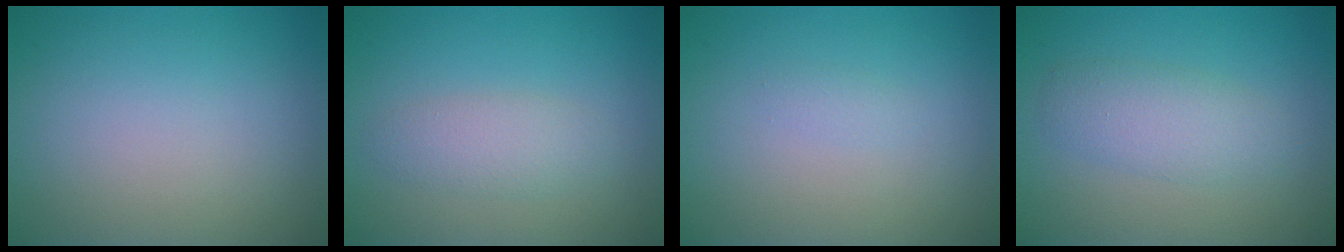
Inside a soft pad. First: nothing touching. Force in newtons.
{"total": 2.3, "press": 2.3, "slide": 0.1}
{"total": 0.6, "press": 0.6, "slide": 0.0}
{"total": 3.0, "press": 3.0, "slide": 0.1}